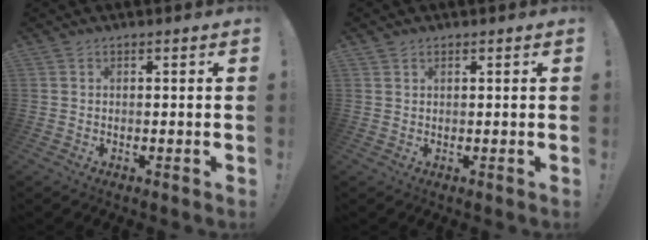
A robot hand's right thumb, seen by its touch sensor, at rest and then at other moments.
{"total": 0.8, "force": [0.7, 0.4, 0.2], "torque": [-0.003, -0.001, 0.013]}